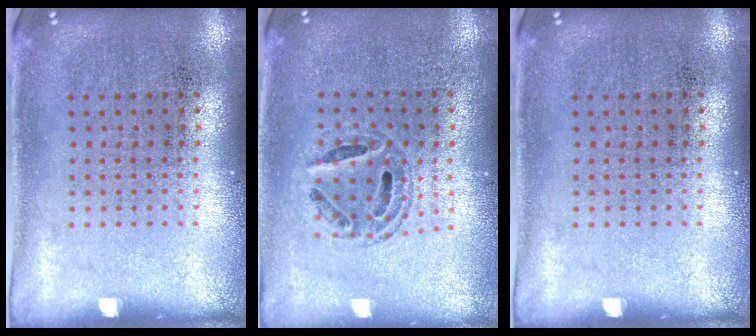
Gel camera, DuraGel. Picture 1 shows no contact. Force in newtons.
{"total": 0.7, "press": 0.7, "slide": 0.1}
{"total": 0.0}